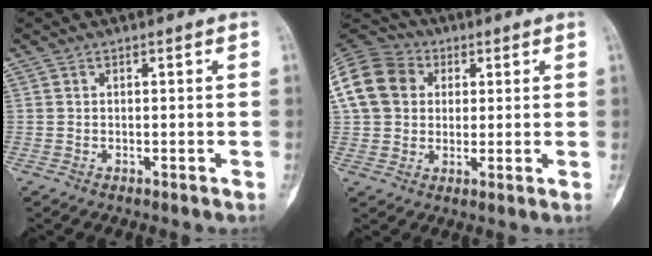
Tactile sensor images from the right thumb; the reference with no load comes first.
{"total": 15.7, "force": [3.6, 12.9, 8.2], "torque": [-0.169, 0.029, 0.058]}